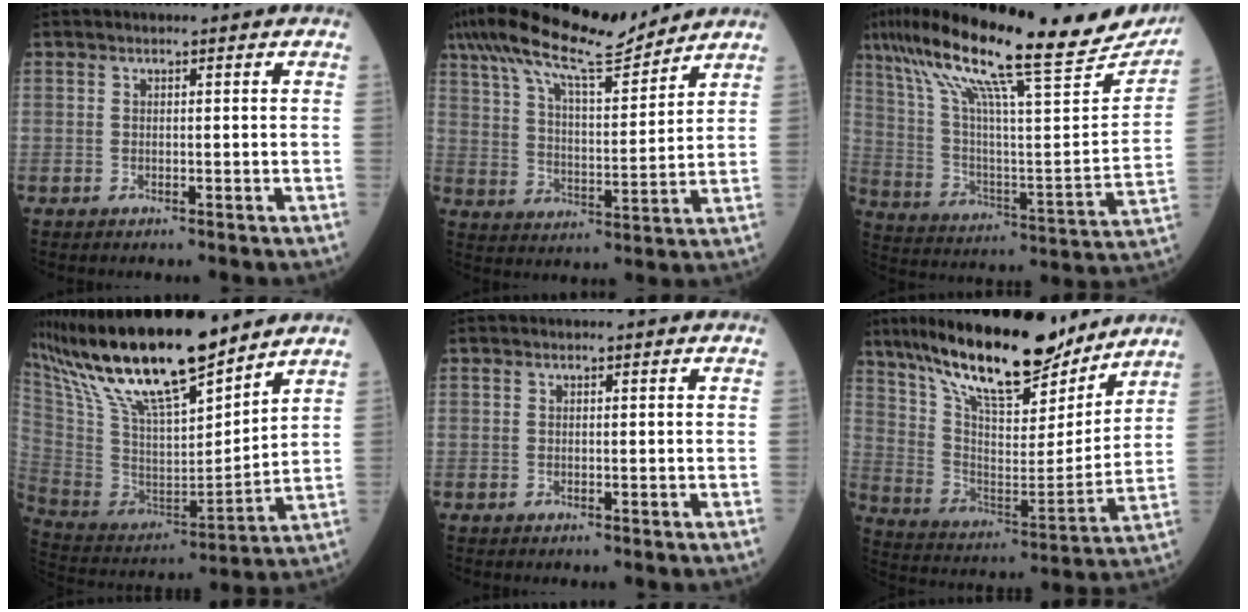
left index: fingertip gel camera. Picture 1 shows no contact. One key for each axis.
{"total": 14.7, "fx": 12.6, "fy": 1.8, "fz": 7.2, "tx": -0.139, "ty": 0.011, "tz": 0.216}
{"total": 28.7, "fx": 22.3, "fy": 3.9, "fz": 17.5, "tx": -0.301, "ty": 0.003, "tz": 0.328}
{"total": 21.8, "fx": 17.3, "fy": 3.7, "fz": 12.8, "tx": -0.251, "ty": 0.002, "tz": 0.323}
{"total": 0.0}
{"total": 20.7, "fx": 16.7, "fy": 5.3, "fz": 11.1, "tx": -0.193, "ty": -0.006, "tz": 0.287}